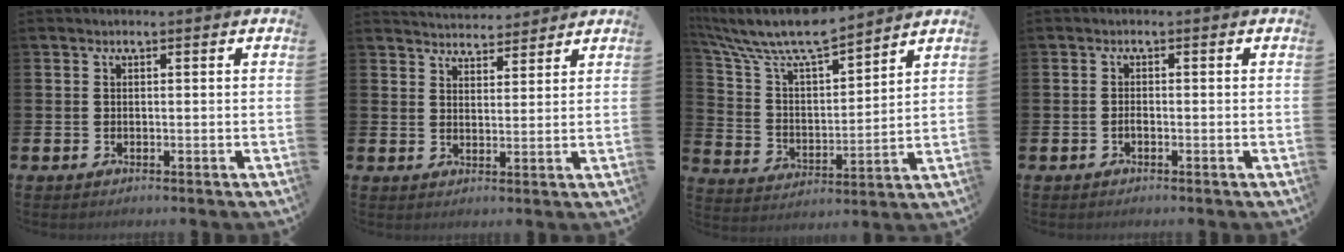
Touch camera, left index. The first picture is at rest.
{"total": 4.1, "force": [4.1, 0.7, -0.3], "torque": [-0.005, -0.022, 0.075]}
{"total": 9.7, "force": [8.9, 1.6, 3.4], "torque": [-0.111, -0.055, 0.156]}
{"total": 0.8, "force": [-0.5, 0.3, 0.5], "torque": [-0.010, -0.002, -0.010]}